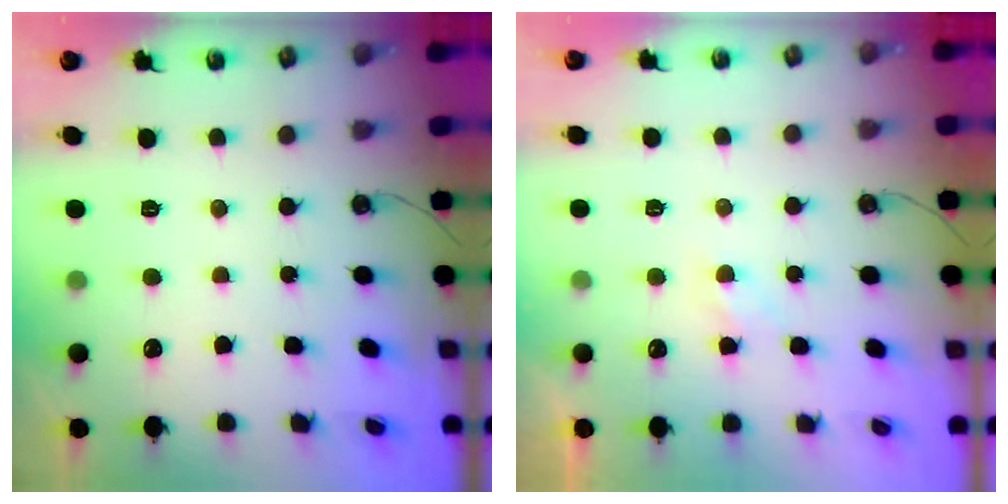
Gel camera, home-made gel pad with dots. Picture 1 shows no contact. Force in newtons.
{"total": 2.9, "press": 2.9, "slide": 0.4}